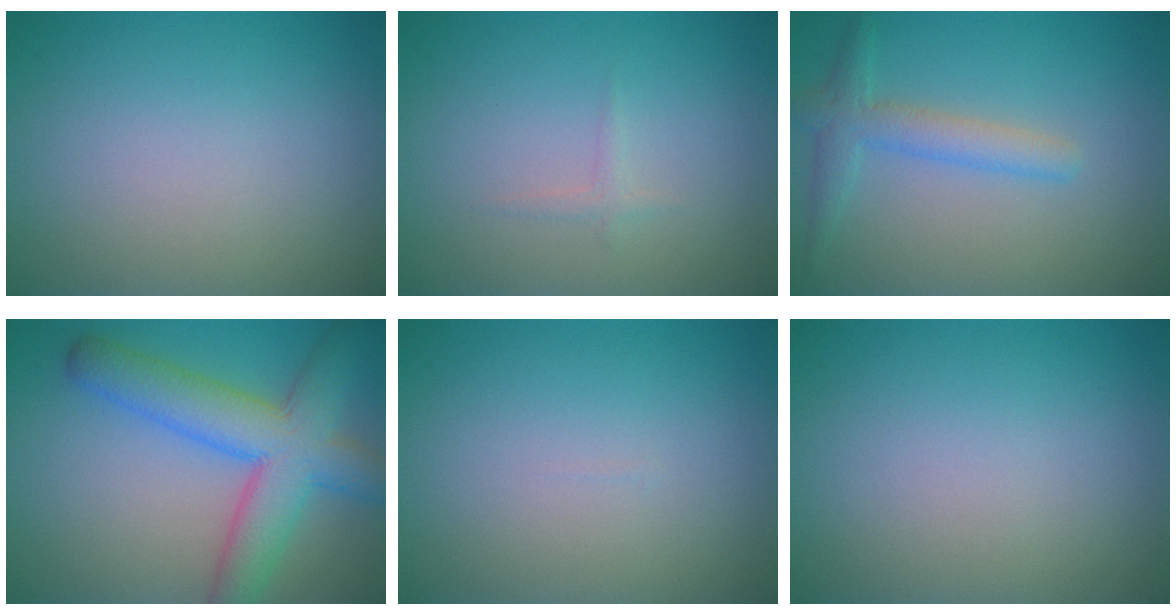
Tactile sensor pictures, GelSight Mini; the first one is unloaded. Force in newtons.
{"total": 0.7, "press": 0.7, "slide": 0.0}
{"total": 2.8, "press": 2.8, "slide": 0.1}
{"total": 8.0, "press": 8.0, "slide": 0.3}
{"total": 0.0}
{"total": 0.0}